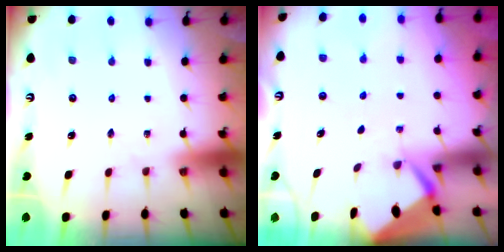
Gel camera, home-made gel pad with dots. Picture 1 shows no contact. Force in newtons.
{"total": 2.7, "press": 2.7, "slide": 0.3}